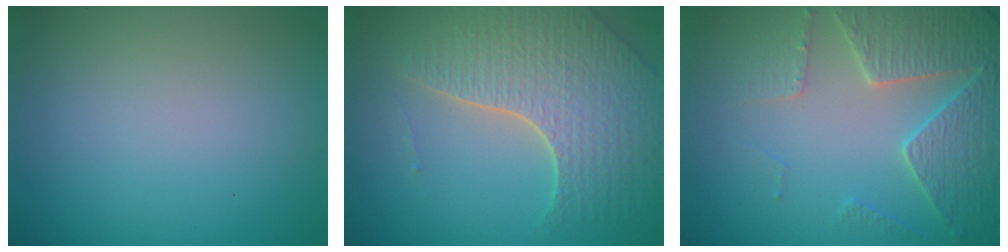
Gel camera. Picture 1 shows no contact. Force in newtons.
{"total": 6.8, "press": 4.9, "slide": 4.7}
{"total": 5.0, "press": 4.5, "slide": 2.2}